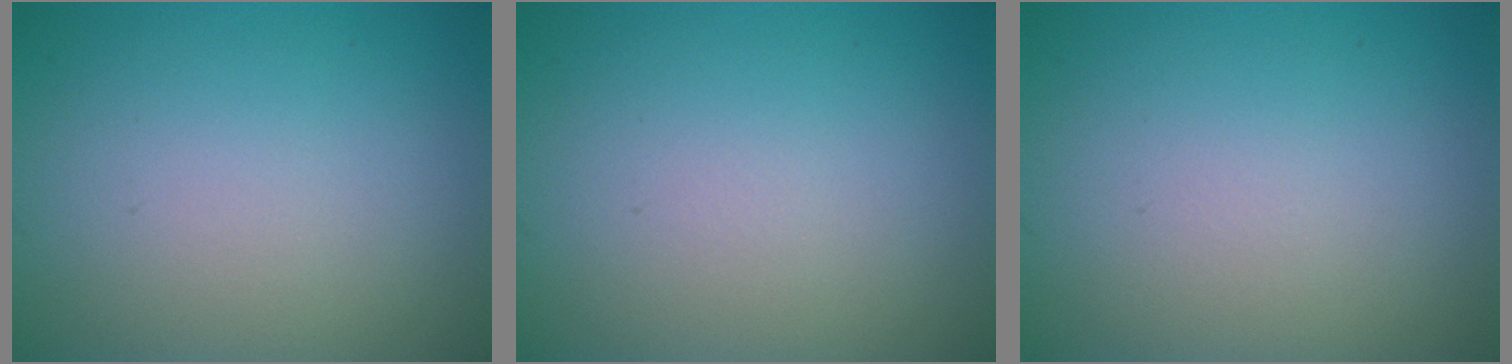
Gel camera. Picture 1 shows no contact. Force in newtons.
{"total": 0.0}
{"total": 0.0}